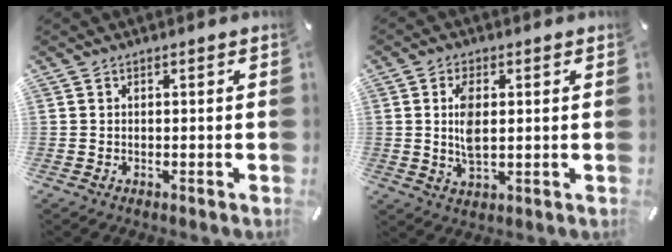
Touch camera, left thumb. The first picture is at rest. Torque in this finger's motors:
{"motor_torque": [0.00, -0.02, 0.22, 0.15, 0.08]}